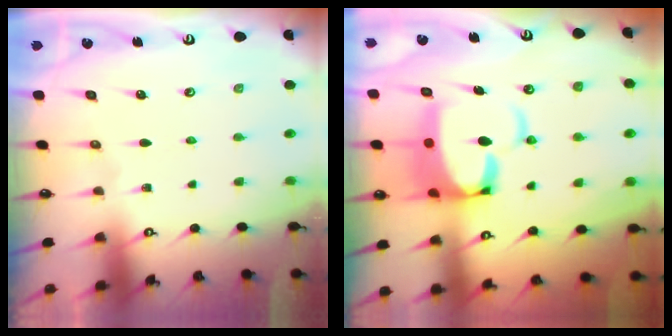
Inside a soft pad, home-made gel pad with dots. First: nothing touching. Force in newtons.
{"total": 9.8, "press": 9.7, "slide": 1.5}